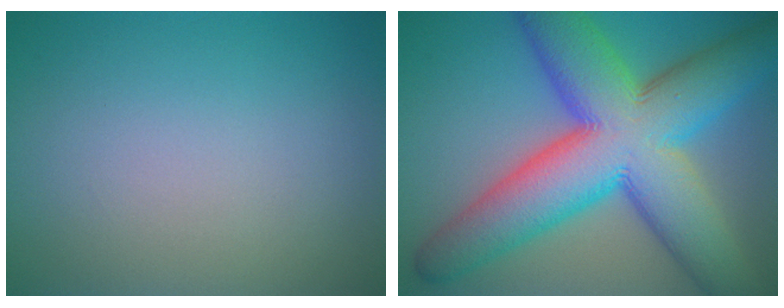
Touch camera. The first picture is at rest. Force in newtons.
{"total": 15.5, "press": 15.5, "slide": 0.1}